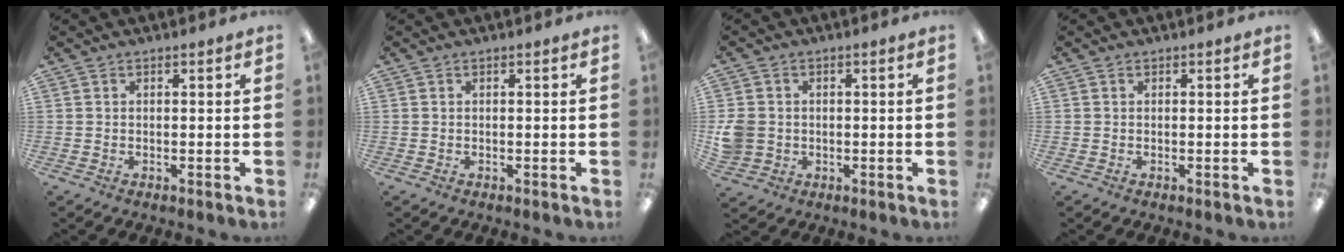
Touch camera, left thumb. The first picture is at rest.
{"total": 0.0}
{"total": 5.3, "force": [0.0, 4.9, 2.0], "torque": [-0.046, 0.007, 0.001]}
{"total": 0.0}